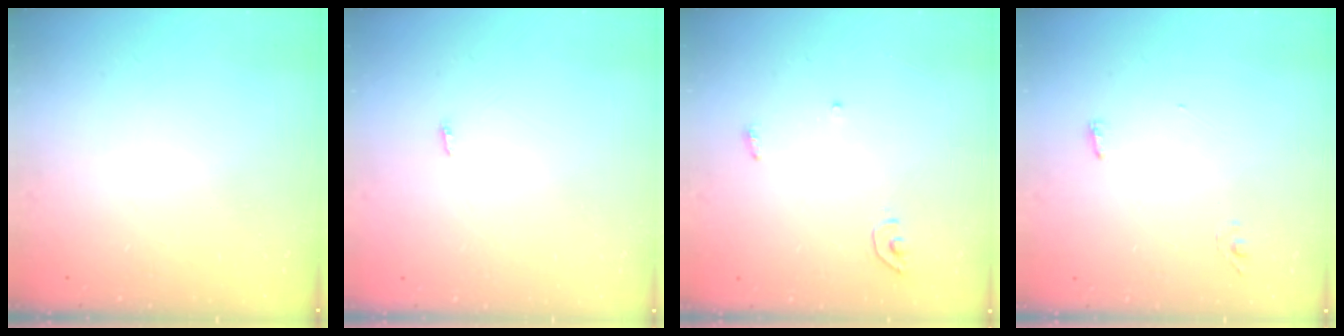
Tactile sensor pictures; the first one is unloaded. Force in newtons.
{"total": 2.8, "press": 1.8, "slide": 2.2}
{"total": 3.5, "press": 3.5, "slide": 0.3}
{"total": 3.6, "press": 3.2, "slide": 1.6}